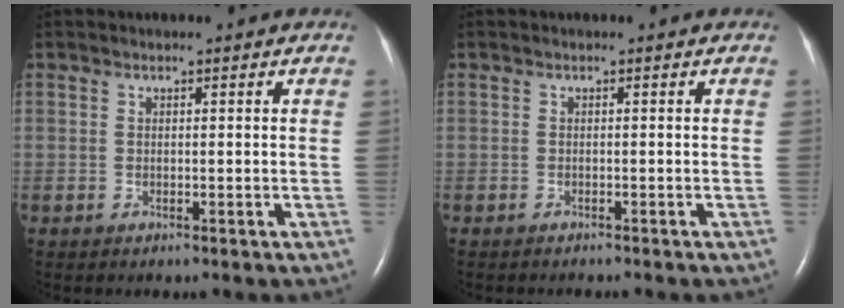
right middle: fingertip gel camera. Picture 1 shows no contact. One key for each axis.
{"total": 2.5, "fx": -2.2, "fy": 0.3, "fz": 1.0, "tx": -0.019, "ty": -0.004, "tz": -0.024}